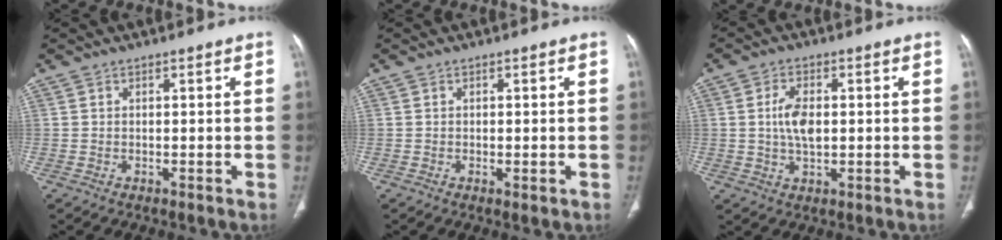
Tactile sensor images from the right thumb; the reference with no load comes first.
{"total": 1.1, "force": [-0.3, 0.4, 0.9], "torque": [-0.018, -0.004, -0.003]}
{"total": 5.9, "force": [0.4, 3.2, 5.0], "torque": [-0.097, 0.002, 0.006]}